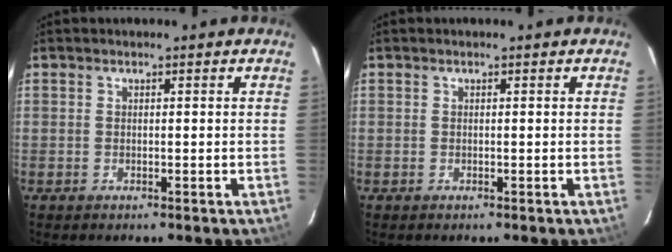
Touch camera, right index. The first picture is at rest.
{"total": 0.0}